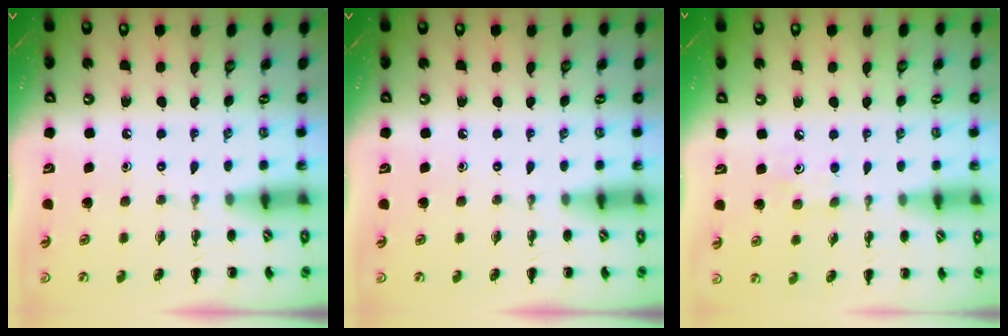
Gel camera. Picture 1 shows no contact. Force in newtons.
{"total": 0.0}
{"total": 4.9, "press": 4.7, "slide": 1.3}